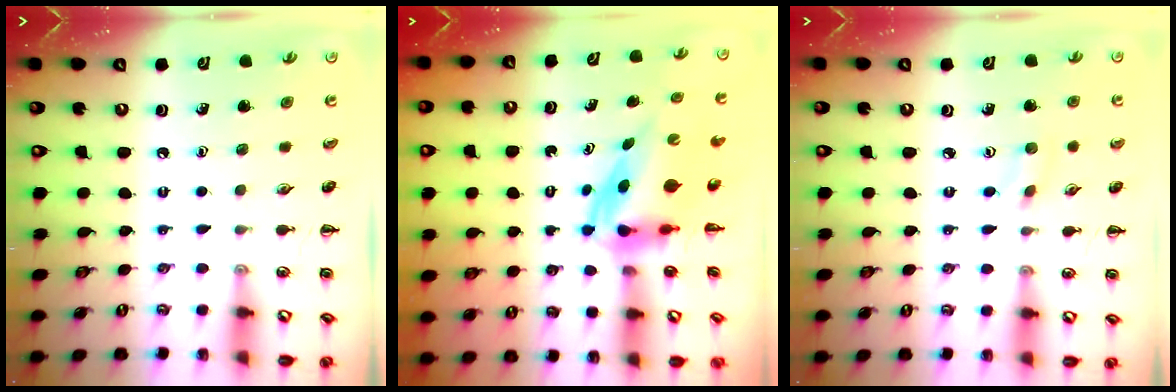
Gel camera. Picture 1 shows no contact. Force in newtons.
{"total": 3.7, "press": 3.6, "slide": 0.9}
{"total": 1.7, "press": 1.6, "slide": 0.7}